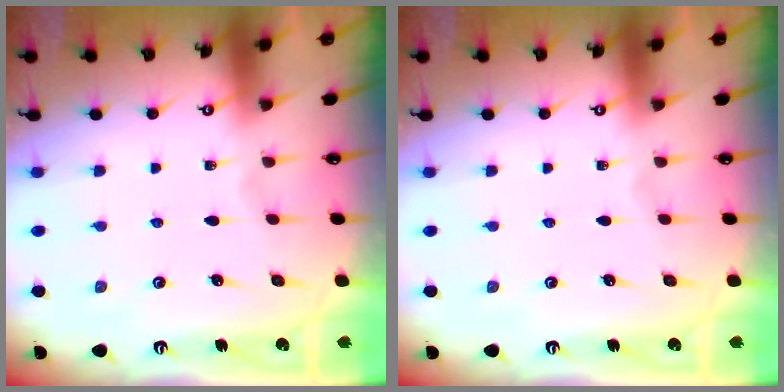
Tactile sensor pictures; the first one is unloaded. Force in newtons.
{"total": 0.0}